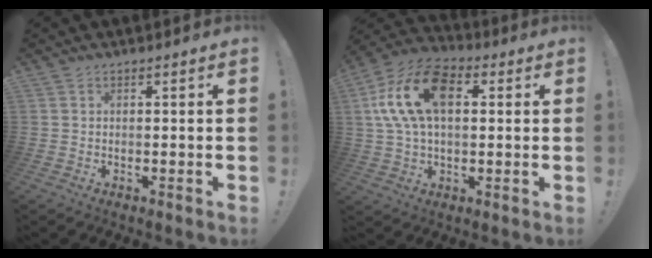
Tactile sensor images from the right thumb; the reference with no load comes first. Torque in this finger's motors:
{"motor_torque": [2.30, 2.32, 0.17, 0.15, 0.12]}